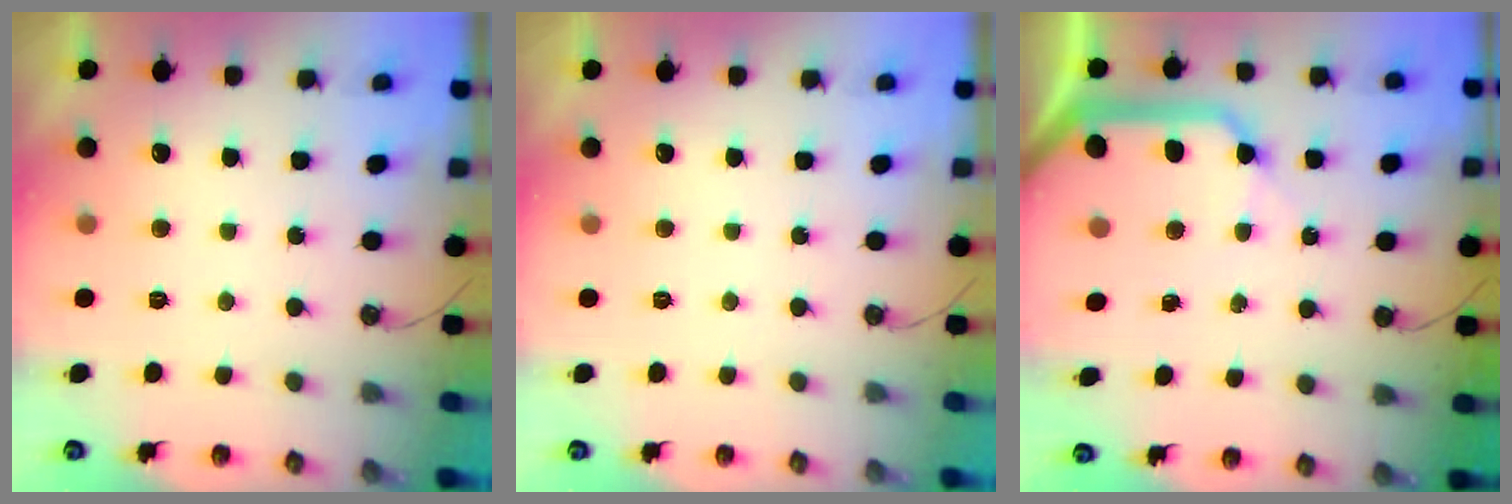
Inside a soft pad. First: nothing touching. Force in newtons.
{"total": 0.0}
{"total": 14.3, "press": 14.2, "slide": 1.5}